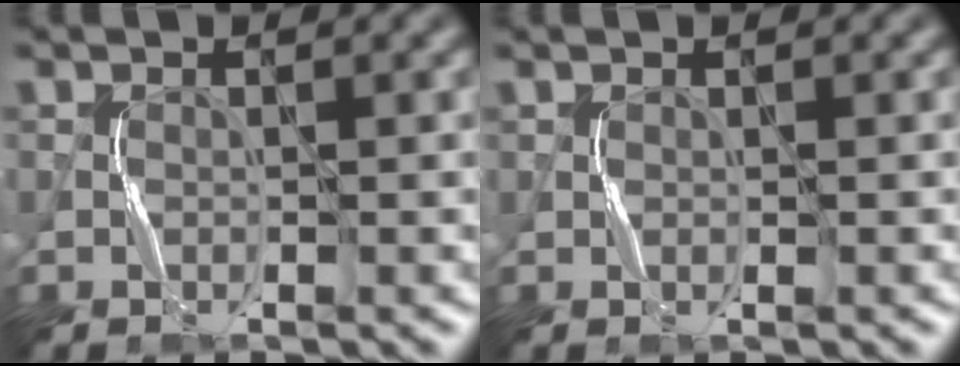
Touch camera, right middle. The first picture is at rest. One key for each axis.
{"total": 0.0}